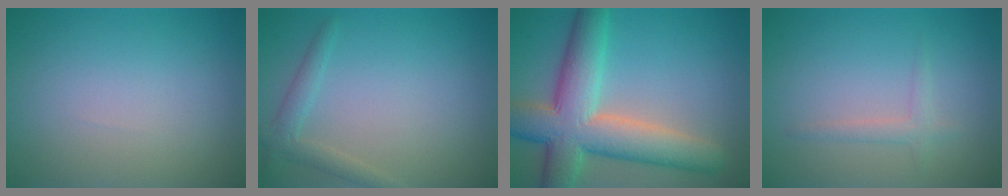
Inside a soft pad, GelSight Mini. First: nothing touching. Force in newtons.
{"total": 2.0, "press": 2.0, "slide": 0.1}
{"total": 9.9, "press": 9.9, "slide": 0.6}
{"total": 1.3, "press": 1.3, "slide": 0.0}